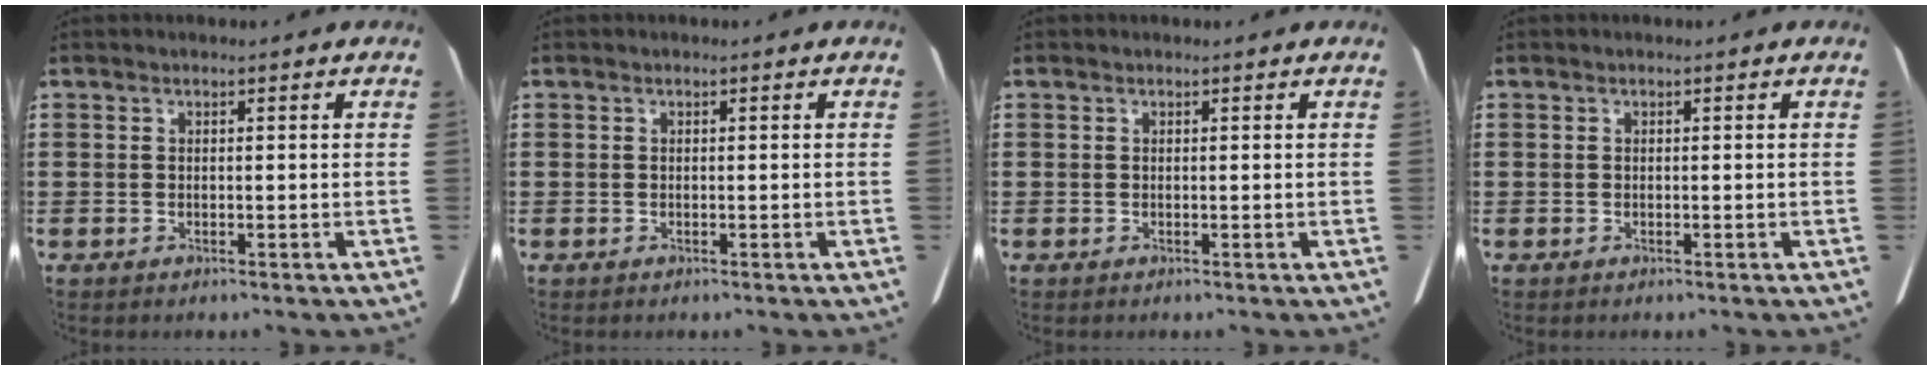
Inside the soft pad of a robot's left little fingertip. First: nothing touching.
{"total": 0.0}
{"total": 0.0}
{"total": 0.0}